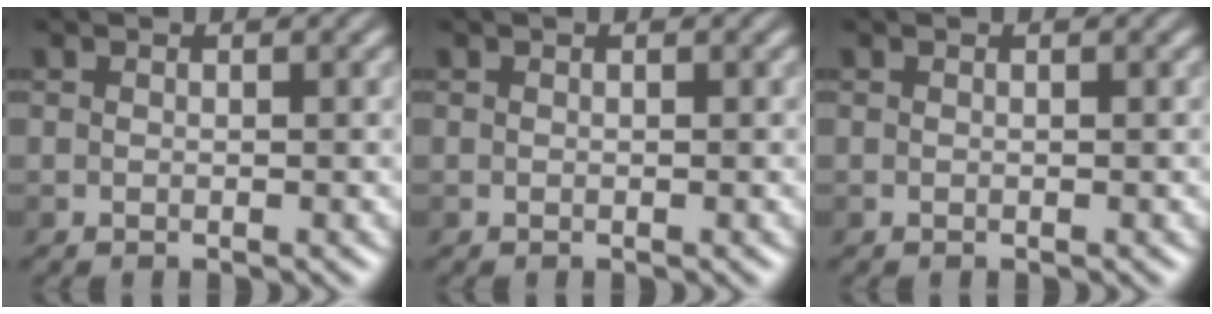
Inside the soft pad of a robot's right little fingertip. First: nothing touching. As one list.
[{"total": 0.0}, {"total": 0.0}]